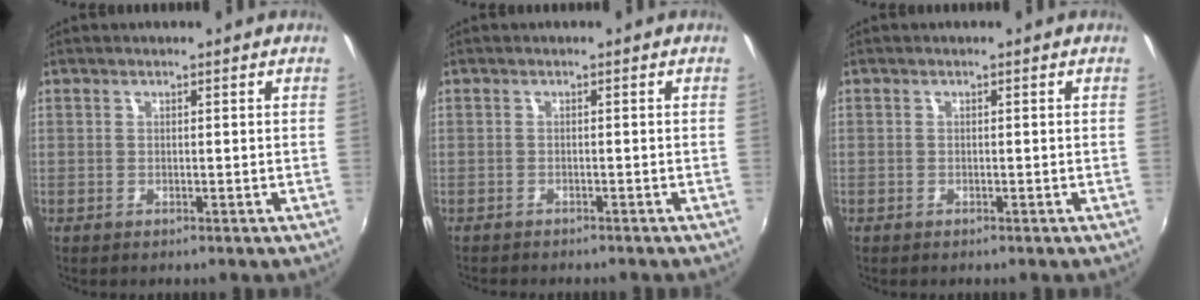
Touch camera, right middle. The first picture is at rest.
{"total": 2.3, "force": [-2.2, 0.6, 0.5], "torque": [-0.021, -0.011, -0.036]}
{"total": 0.6, "force": [-0.4, 0.5, 0.0], "torque": [-0.002, 0.002, -0.007]}